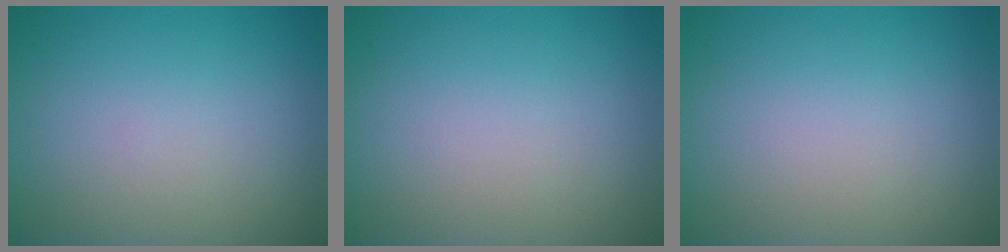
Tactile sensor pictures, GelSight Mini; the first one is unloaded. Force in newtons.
{"total": 0.0}
{"total": 0.0}